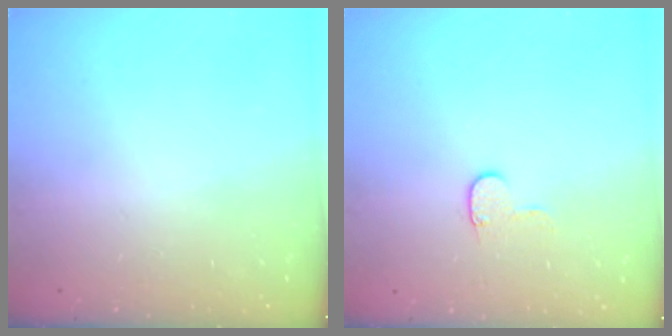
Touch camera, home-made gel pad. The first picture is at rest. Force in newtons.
{"total": 5.5, "press": 5.5, "slide": 0.5}